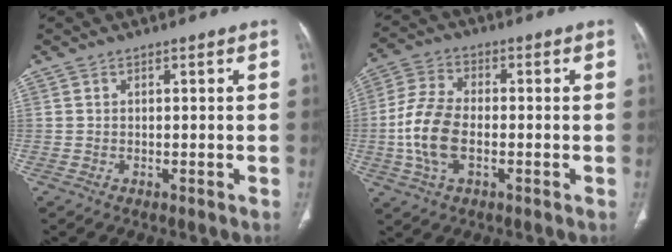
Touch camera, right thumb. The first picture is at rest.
{"total": 10.6, "force": [-1.9, 6.0, 8.6], "torque": [-0.183, 0.014, -0.040]}